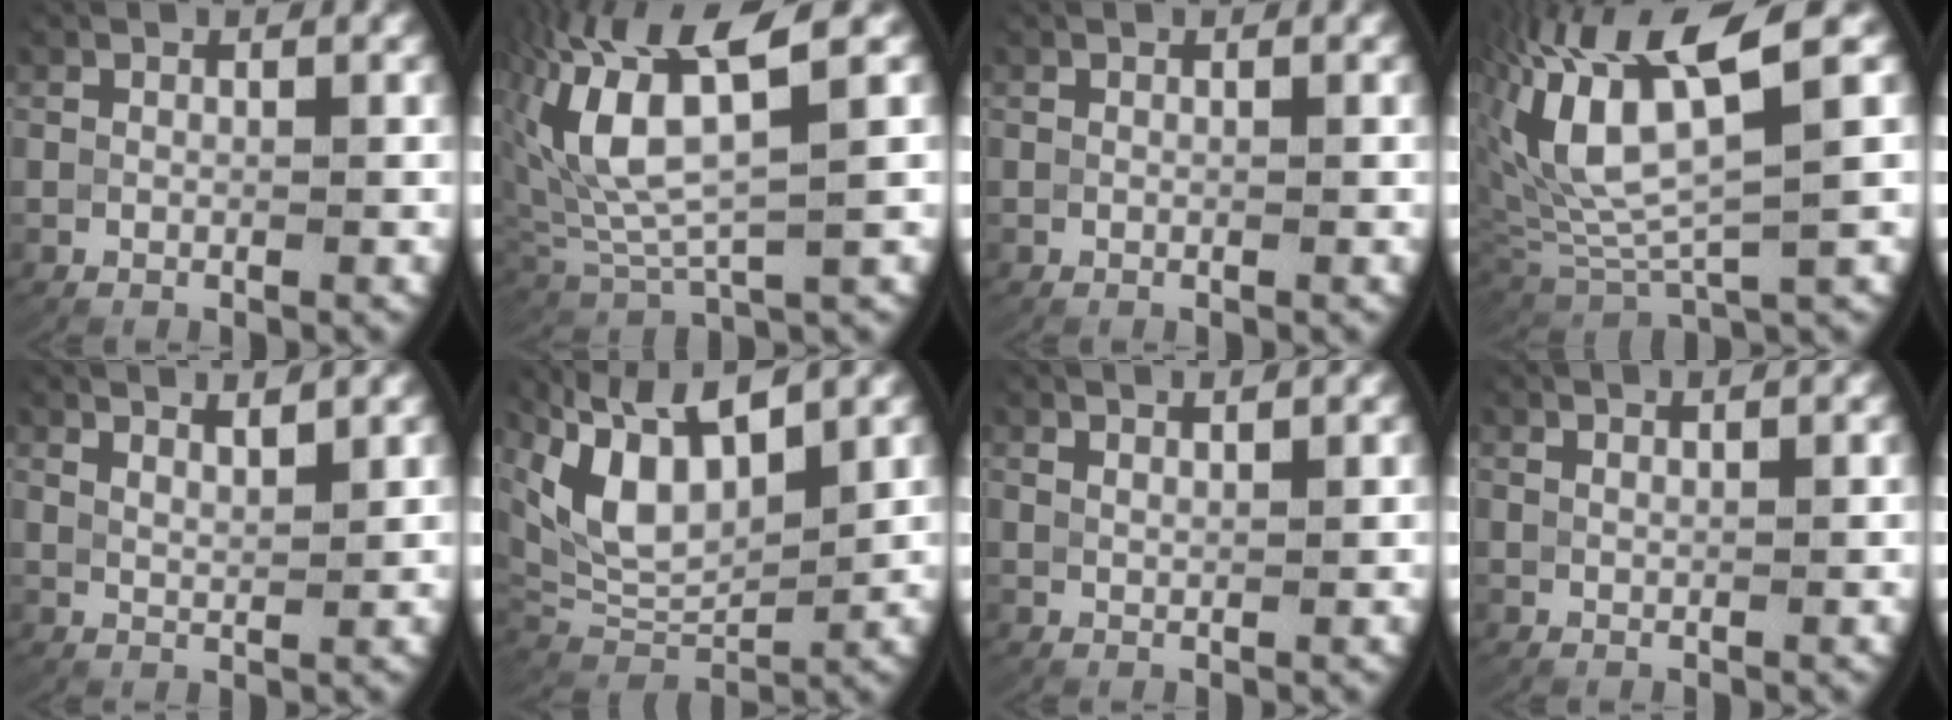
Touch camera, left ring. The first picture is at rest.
{"total": 9.3, "force": [2.7, 4.1, 7.9], "torque": [-0.174, 0.003, 0.055]}
{"total": 0.0}
{"total": 11.3, "force": [2.8, 5.8, 9.3], "torque": [-0.209, -0.003, 0.059]}
{"total": 2.9, "force": [2.7, 0.2, 1.2], "torque": [-0.022, -0.009, 0.052]}
{"total": 10.4, "force": [3.6, 6.6, 7.1], "torque": [-0.155, -0.006, 0.068]}
{"total": 1.9, "force": [1.7, -0.2, 0.6], "torque": [-0.012, -0.003, 0.035]}
{"total": 1.1, "force": [0.9, -0.4, 0.3], "torque": [-0.006, -0.002, 0.020]}